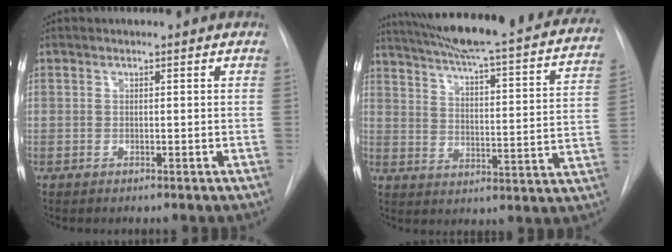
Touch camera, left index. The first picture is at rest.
{"total": 30.7, "force": [26.6, 3.5, 14.9], "torque": [-0.228, -0.065, 0.327]}